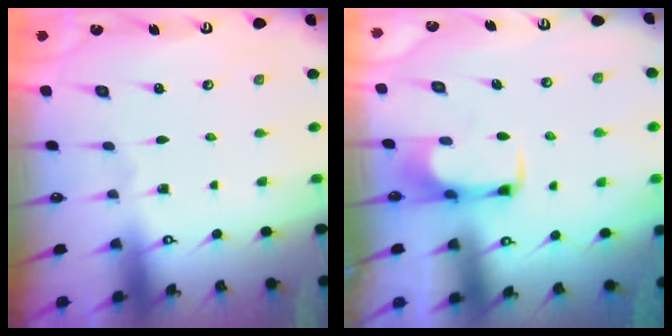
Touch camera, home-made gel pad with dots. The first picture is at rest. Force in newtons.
{"total": 1.7, "press": 1.6, "slide": 0.5}